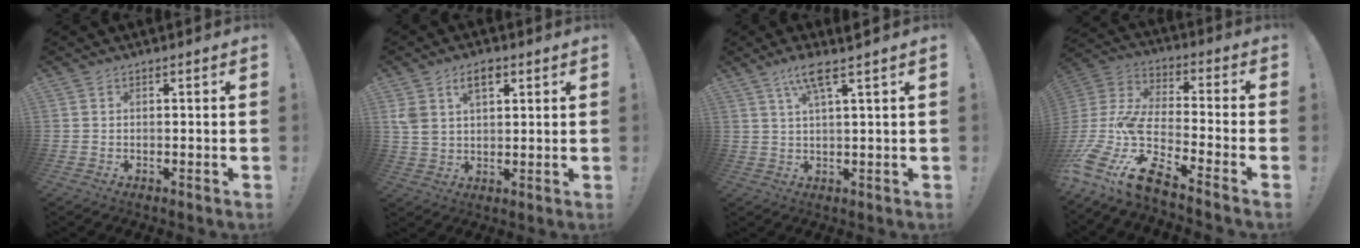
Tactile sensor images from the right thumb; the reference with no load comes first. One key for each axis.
{"total": 7.6, "fx": 3.9, "fy": 4.7, "fz": 4.6, "tx": -0.089, "ty": -0.007, "tz": 0.070}
{"total": 6.3, "fx": 3.6, "fy": 0.0, "fz": 5.1, "tx": -0.103, "ty": -0.006, "tz": 0.059}
{"total": 15.0, "fx": -9.5, "fy": 5.3, "fz": 10.3, "tx": -0.224, "ty": 0.029, "tz": -0.169}